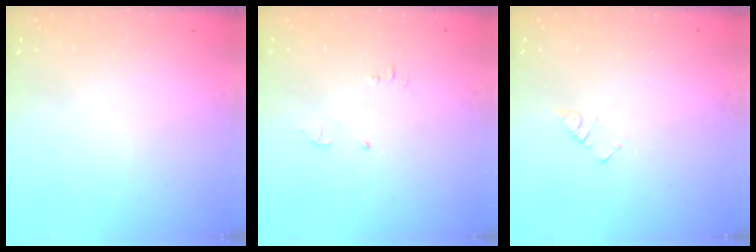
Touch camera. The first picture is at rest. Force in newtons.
{"total": 4.7, "press": 4.7, "slide": 0.7}
{"total": 2.3, "press": 2.3, "slide": 0.4}